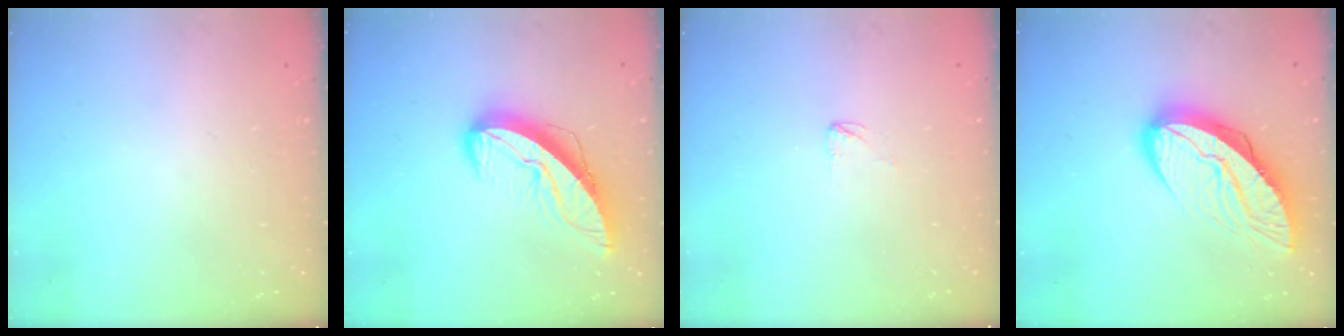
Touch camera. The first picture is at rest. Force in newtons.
{"total": 11.9, "press": 11.8, "slide": 0.9}
{"total": 2.3, "press": 2.3, "slide": 0.2}
{"total": 14.0, "press": 13.9, "slide": 1.3}